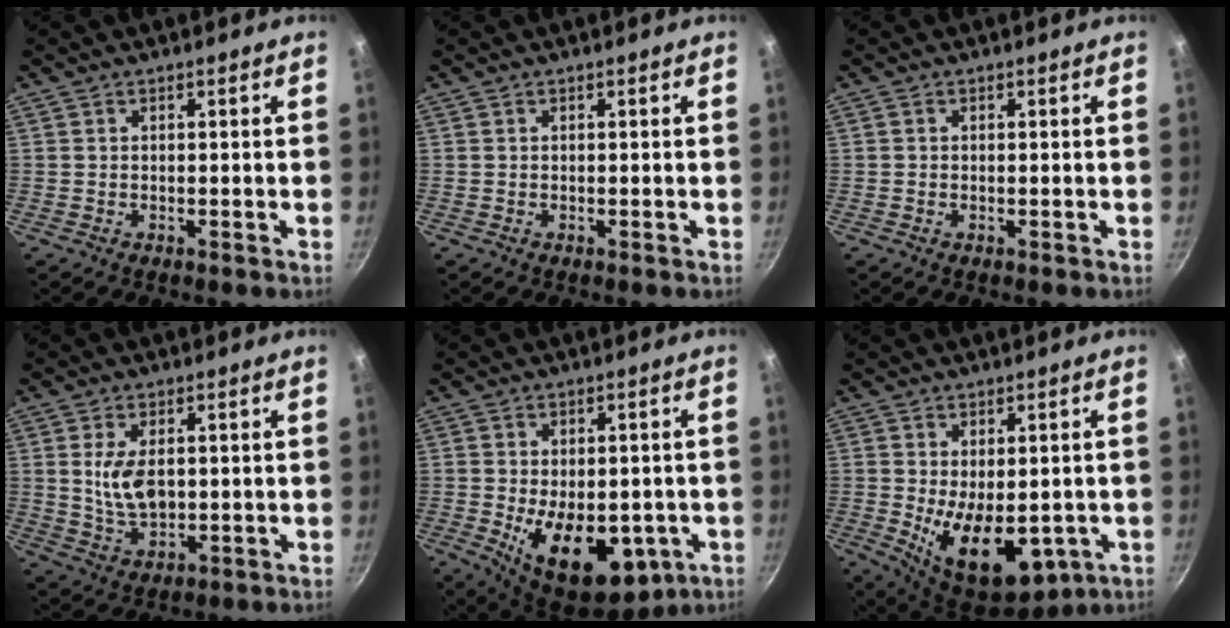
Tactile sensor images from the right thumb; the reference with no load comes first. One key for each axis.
{"total": 0.0}
{"total": 0.0}
{"total": 8.2, "fx": 1.1, "fy": 4.7, "fz": 6.6, "tx": -0.114, "ty": -0.014, "tz": 0.026}
{"total": 18.1, "fx": -4.5, "fy": 10.7, "fz": 13.9, "tx": -0.171, "ty": -0.013, "tz": -0.045}
{"total": 15.6, "fx": -2.9, "fy": 9.1, "fz": 12.4, "tx": -0.166, "ty": -0.024, "tz": -0.018}